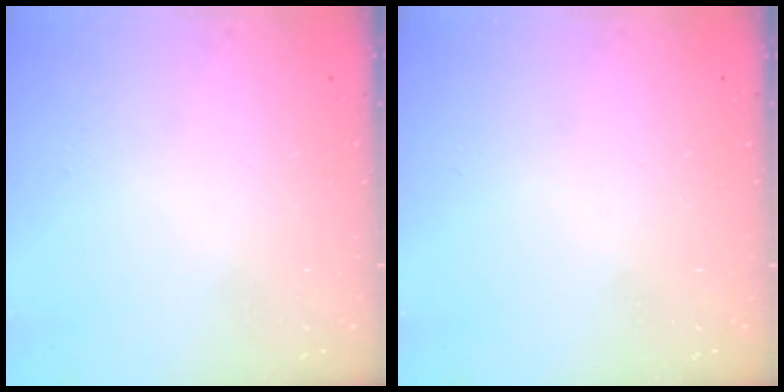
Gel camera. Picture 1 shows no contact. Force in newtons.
{"total": 0.0}